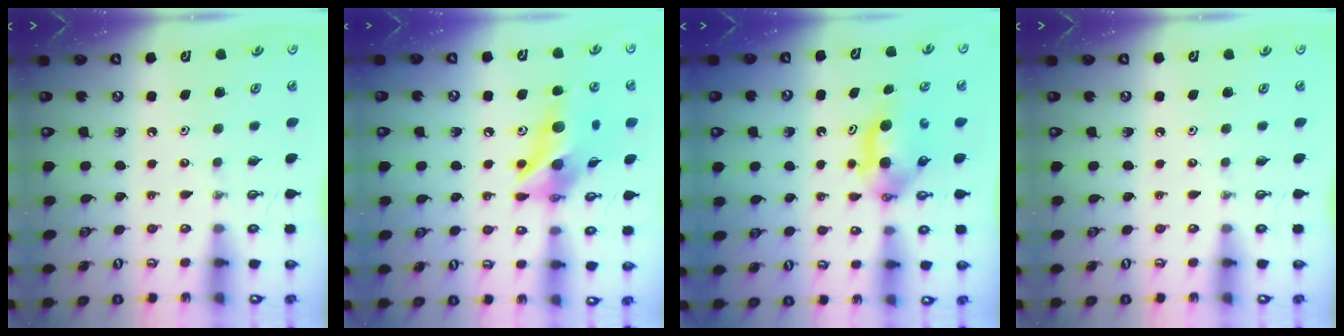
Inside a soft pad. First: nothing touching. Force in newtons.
{"total": 14.5, "press": 14.5, "slide": 1.3}
{"total": 7.4, "press": 5.7, "slide": 4.7}
{"total": 0.0}